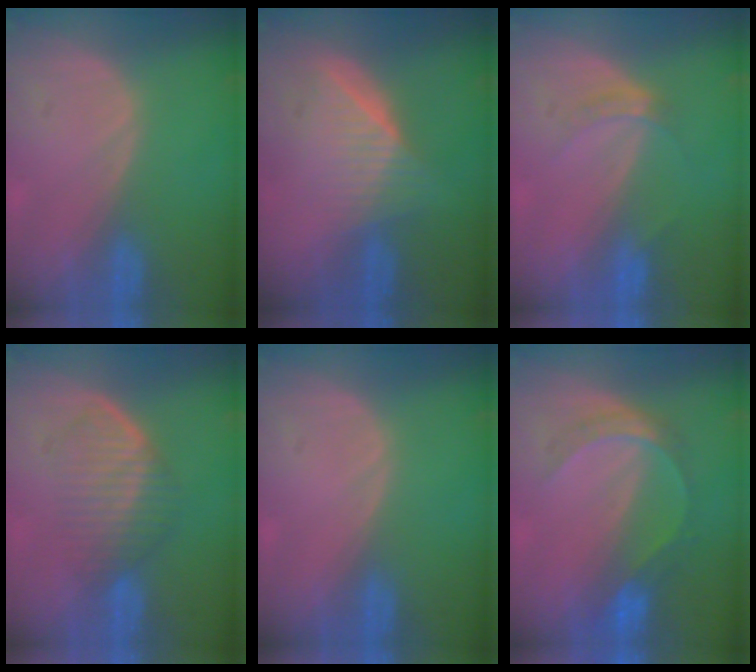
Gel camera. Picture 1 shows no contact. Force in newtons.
{"total": 6.5, "press": 5.8, "slide": 2.8}
{"total": 2.8, "press": 2.5, "slide": 1.3}
{"total": 6.8, "press": 6.1, "slide": 3.1}
{"total": 0.0}
{"total": 6.3, "press": 5.4, "slide": 3.2}